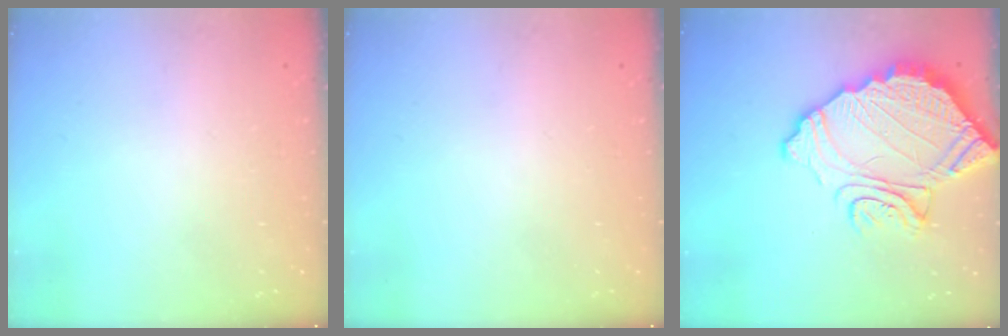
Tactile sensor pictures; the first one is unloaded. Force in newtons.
{"total": 0.0}
{"total": 17.7, "press": 17.6, "slide": 1.5}